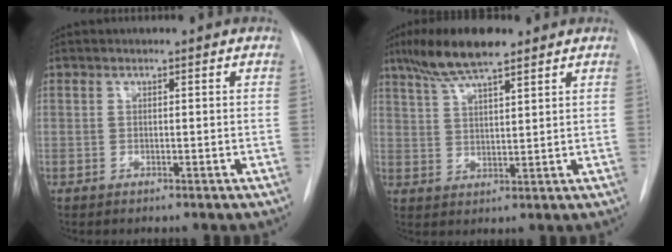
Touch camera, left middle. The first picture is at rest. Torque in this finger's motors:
{"motor_torque": [0.54, -0.50, 0.13, 0.09]}